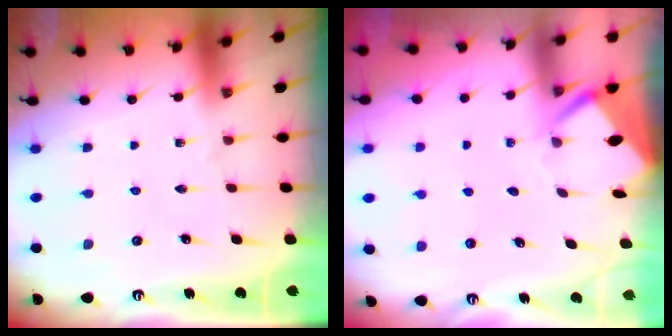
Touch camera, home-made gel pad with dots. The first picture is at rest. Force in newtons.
{"total": 3.8, "press": 3.8, "slide": 0.3}